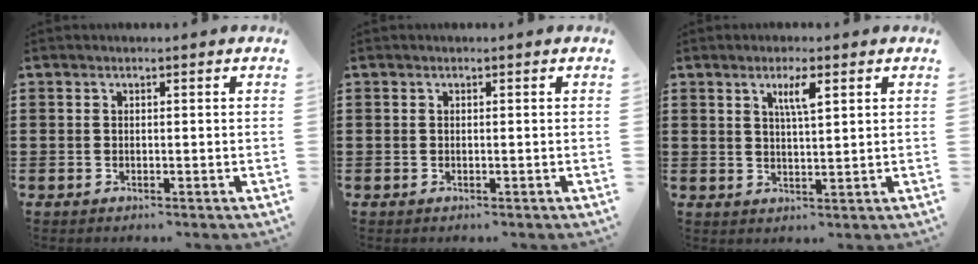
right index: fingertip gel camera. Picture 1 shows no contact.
{"total": 0.0}
{"total": 3.7, "force": [1.8, 0.7, 3.2], "torque": [-0.060, 0.001, 0.026]}